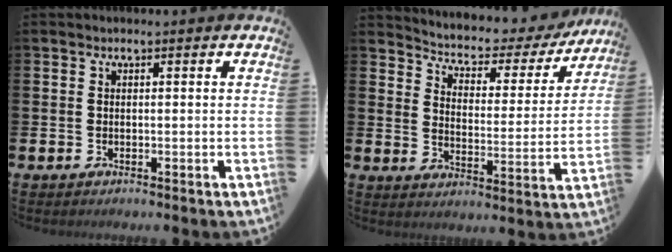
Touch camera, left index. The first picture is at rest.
{"total": 4.5, "force": [4.0, 1.7, 0.9], "torque": [-0.043, -0.037, 0.059]}